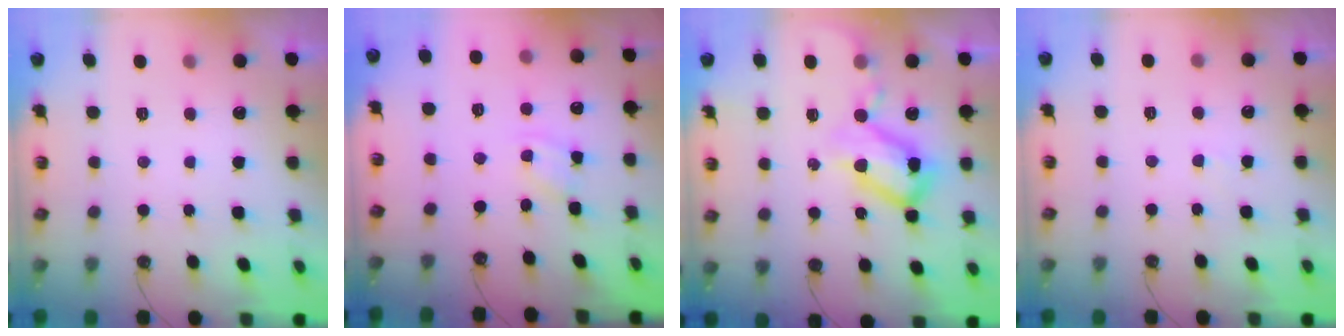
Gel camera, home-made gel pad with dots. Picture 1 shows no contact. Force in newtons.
{"total": 2.1, "press": 2.1, "slide": 0.3}
{"total": 14.9, "press": 14.8, "slide": 1.6}
{"total": 1.9, "press": 1.9, "slide": 0.3}